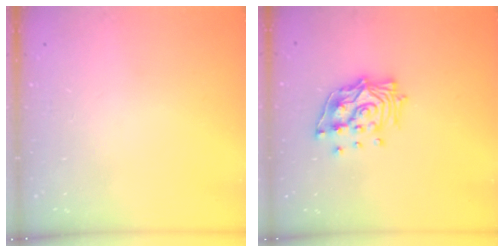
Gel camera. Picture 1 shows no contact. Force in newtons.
{"total": 15.1, "press": 15.0, "slide": 1.8}